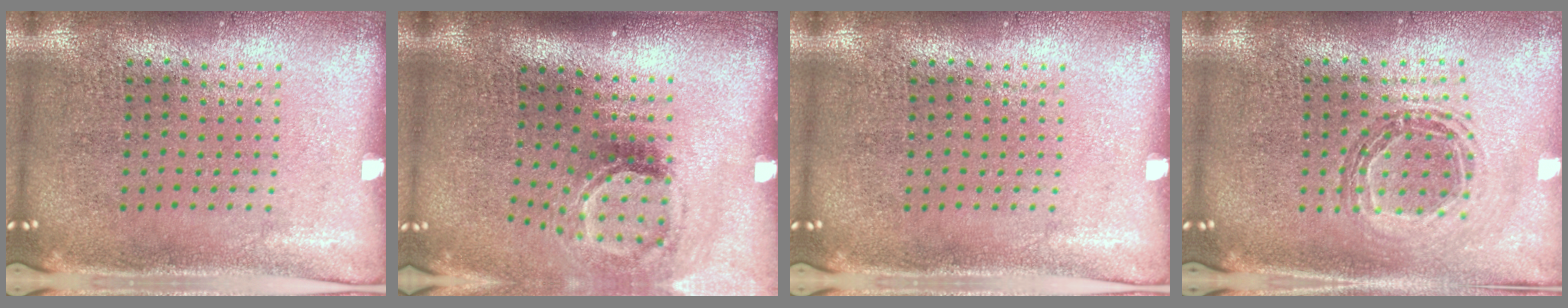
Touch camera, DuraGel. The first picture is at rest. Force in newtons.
{"total": 2.1, "press": 1.3, "slide": 1.6}
{"total": 0.0}
{"total": 0.8, "press": 0.8, "slide": 0.1}